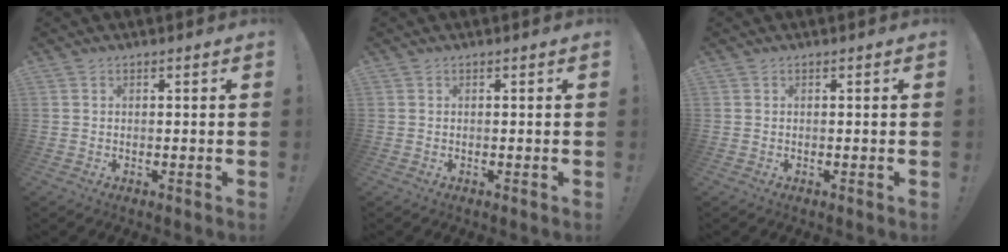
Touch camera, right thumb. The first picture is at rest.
{"total": 0.0}
{"total": 0.0}